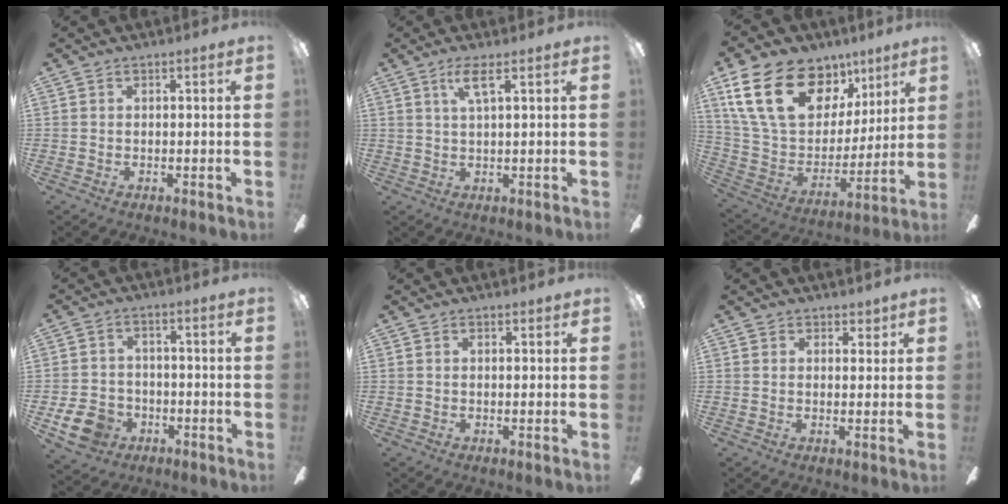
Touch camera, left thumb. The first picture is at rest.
{"total": 4.4, "force": [2.4, 0.5, 3.7], "torque": [-0.081, 0.001, 0.039]}
{"total": 24.8, "force": [12.3, 15.7, 14.7], "torque": [-0.279, -0.049, 0.228]}
{"total": 8.5, "force": [-4.1, 6.4, 3.9], "torque": [-0.089, 0.024, -0.076]}
{"total": 0.8, "force": [0.6, 0.2, 0.5], "torque": [-0.003, -0.004, 0.009]}
{"total": 2.4, "force": [1.7, 1.7, 0.4], "torque": [0.004, -0.005, 0.029]}